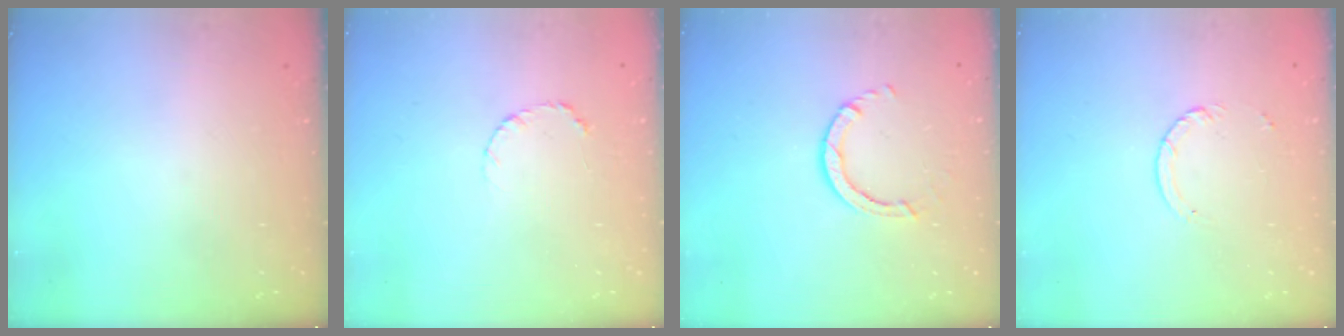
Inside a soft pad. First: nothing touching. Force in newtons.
{"total": 3.9, "press": 3.8, "slide": 0.5}
{"total": 3.0, "press": 3.0, "slide": 0.4}
{"total": 3.9, "press": 3.9, "slide": 0.4}